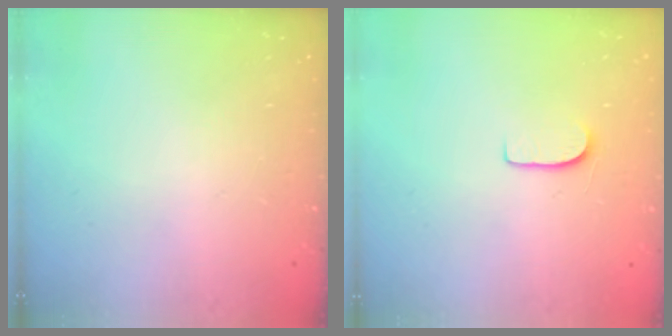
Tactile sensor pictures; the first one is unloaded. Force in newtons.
{"total": 5.9, "press": 5.9, "slide": 0.5}